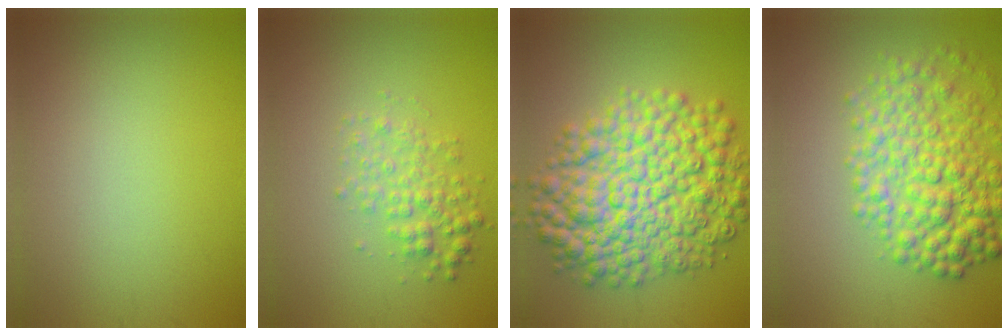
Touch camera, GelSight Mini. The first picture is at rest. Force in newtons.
{"total": 2.6, "press": 2.6, "slide": 0.1}
{"total": 11.3, "press": 11.3, "slide": 0.1}
{"total": 7.1, "press": 7.1, "slide": 0.3}